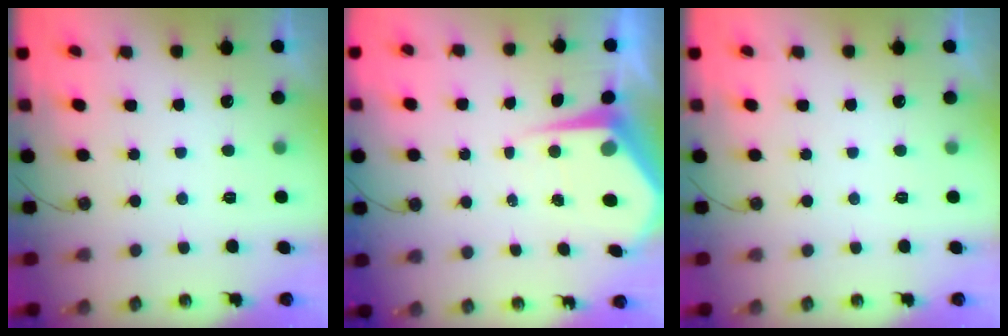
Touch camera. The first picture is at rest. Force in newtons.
{"total": 6.7, "press": 6.7, "slide": 0.6}
{"total": 0.0}